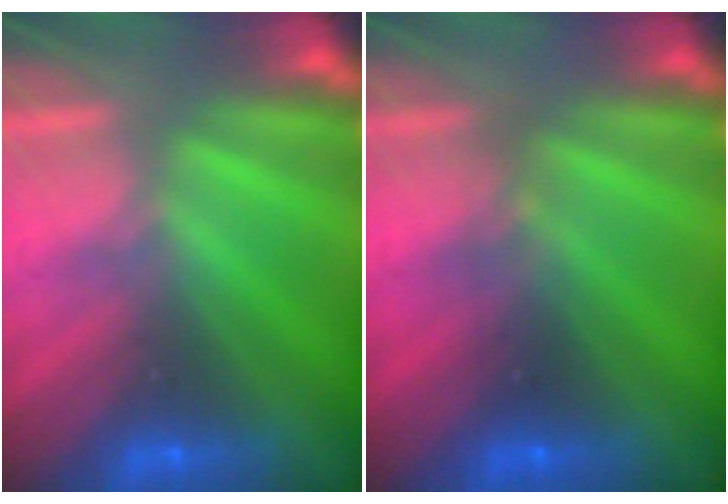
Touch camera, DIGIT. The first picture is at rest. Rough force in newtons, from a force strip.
{"total": 2.3}